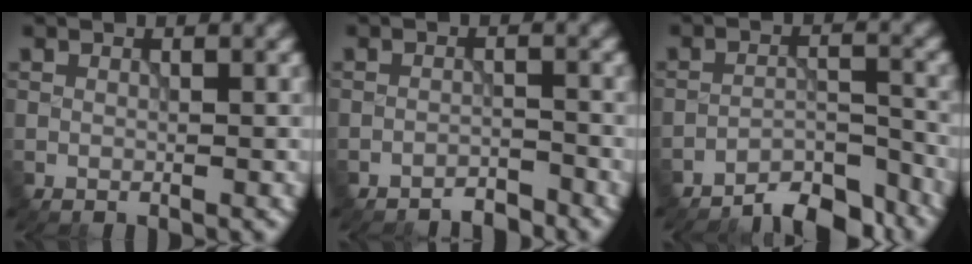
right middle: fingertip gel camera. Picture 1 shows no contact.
{"total": 2.3, "force": [-2.2, 0.2, 0.4], "torque": [0.001, 0.005, -0.037]}
{"total": 6.0, "force": [-5.5, 1.2, 2.0], "torque": [-0.029, 0.003, -0.090]}